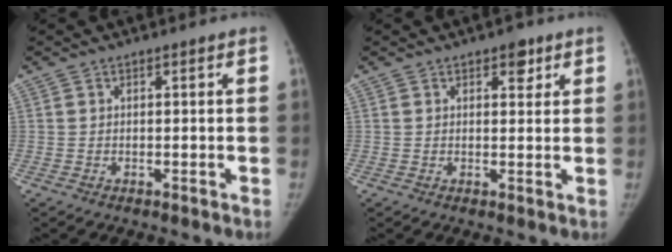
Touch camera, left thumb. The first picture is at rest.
{"total": 3.1, "force": [1.8, 1.8, 1.8], "torque": [-0.004, -0.007, 0.022]}